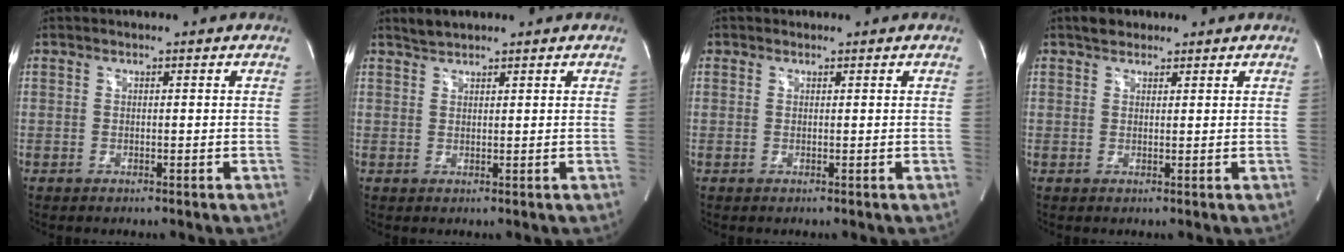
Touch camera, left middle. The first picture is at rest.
{"total": 1.9, "force": [1.9, 0.4, 0.4], "torque": [-0.017, 0.007, 0.039]}
{"total": 0.6, "force": [0.4, 0.4, 0.0], "torque": [0.000, -0.002, 0.006]}
{"total": 2.4, "force": [1.8, 1.4, 0.6], "torque": [-0.015, 0.012, 0.028]}